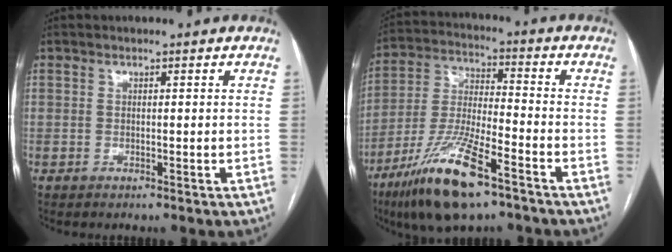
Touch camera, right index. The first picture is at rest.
{"total": 15.5, "force": [-9.6, 3.0, 11.8], "torque": [-0.249, -0.030, -0.175]}